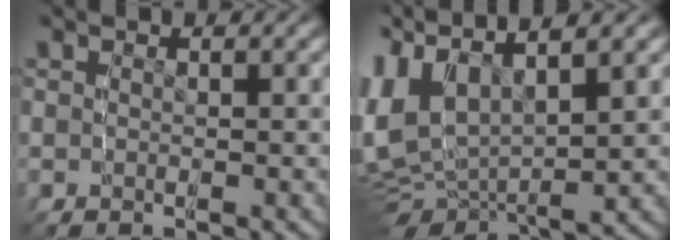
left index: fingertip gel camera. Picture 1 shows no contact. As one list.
[{"total": 11.8, "force": [2.6, 8.6, 7.6], "torque": [-0.200, -0.019, 0.043]}]